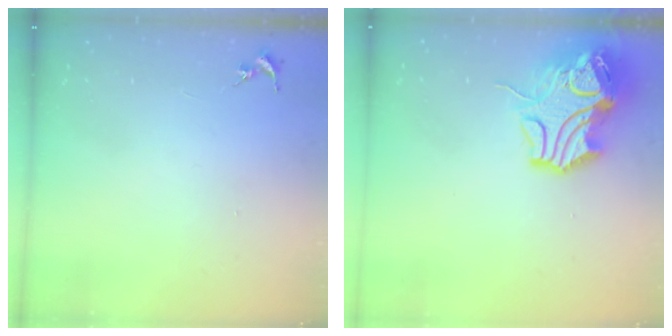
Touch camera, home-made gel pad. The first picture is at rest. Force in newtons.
{"total": 13.9, "press": 13.8, "slide": 2.1}